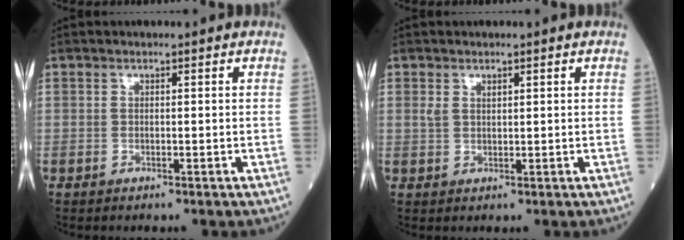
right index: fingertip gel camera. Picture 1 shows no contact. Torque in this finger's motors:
{"motor_torque": [0.03, 0.02, 0.04, 0.02]}